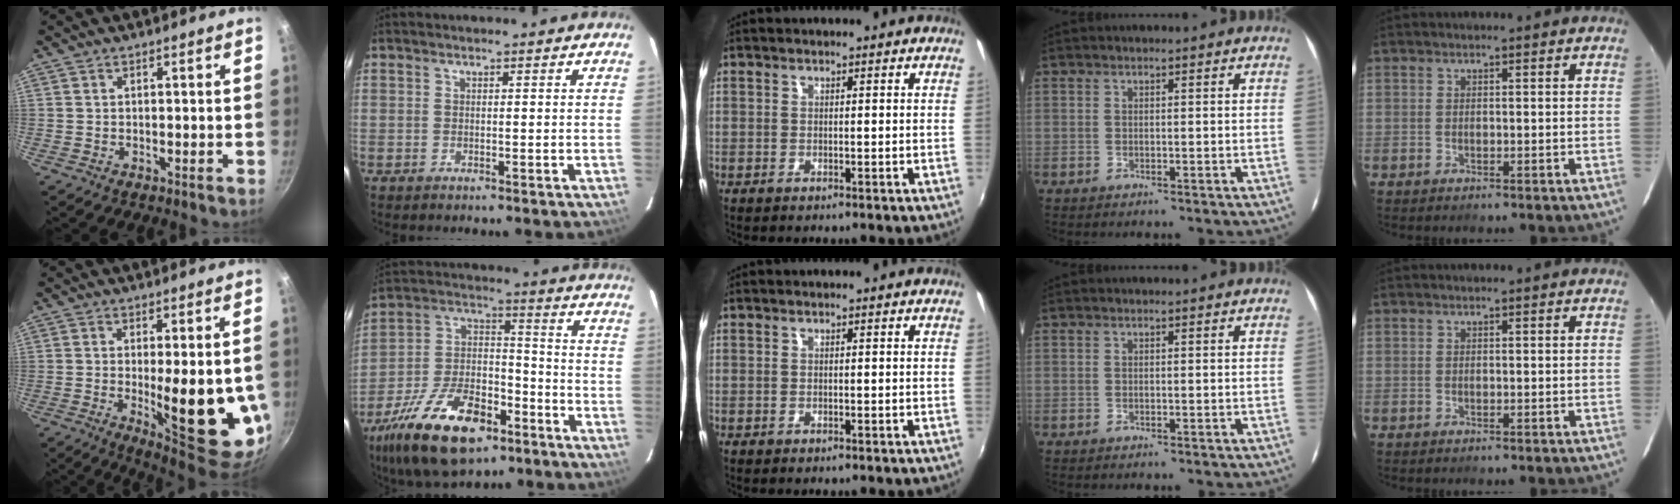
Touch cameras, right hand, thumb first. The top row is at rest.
{"thumb": {"total": 17.0, "force": [-2.3, 5.2, 16.0], "torque": [-0.199, -0.016, -0.017]}, "index": {"total": 21.9, "force": [-13.2, 10.6, 13.9], "torque": [-0.284, -0.007, -0.223]}}